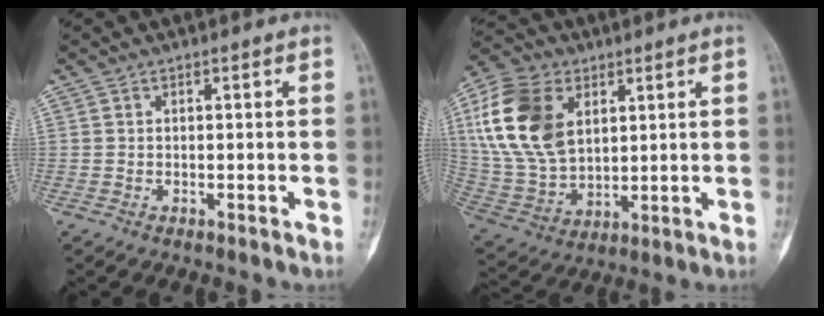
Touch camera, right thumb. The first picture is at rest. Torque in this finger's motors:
{"motor_torque": [-0.88, 2.20, 0.84, -0.33, 0.58]}